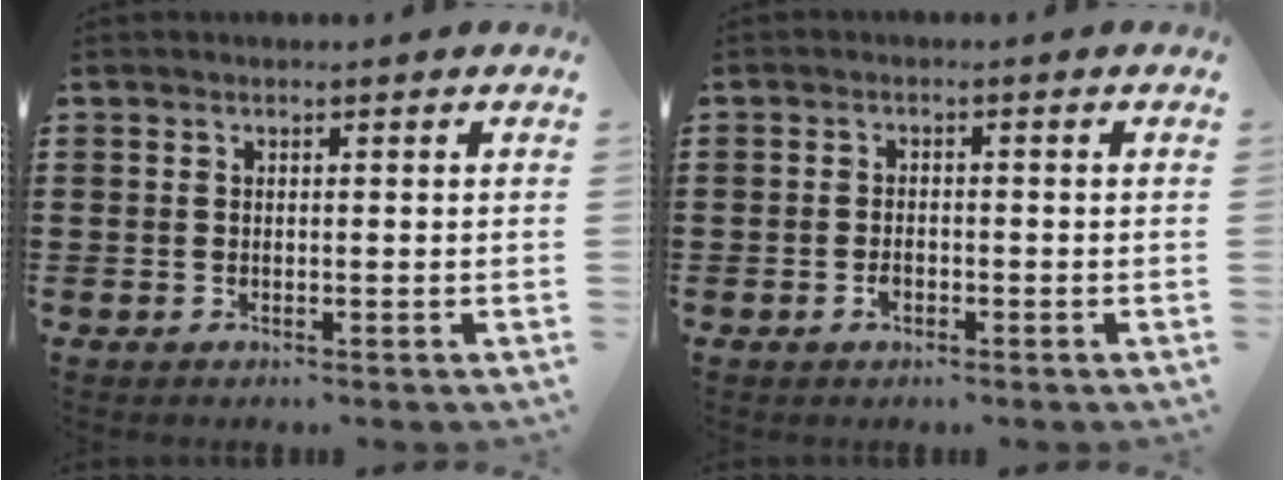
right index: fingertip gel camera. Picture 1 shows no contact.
{"total": 1.5, "force": [-0.6, 0.8, 1.1], "torque": [-0.022, -0.001, -0.011]}